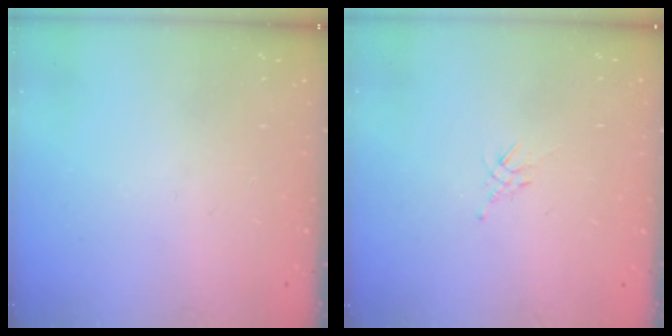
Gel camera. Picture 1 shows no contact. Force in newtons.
{"total": 2.1, "press": 2.0, "slide": 0.5}